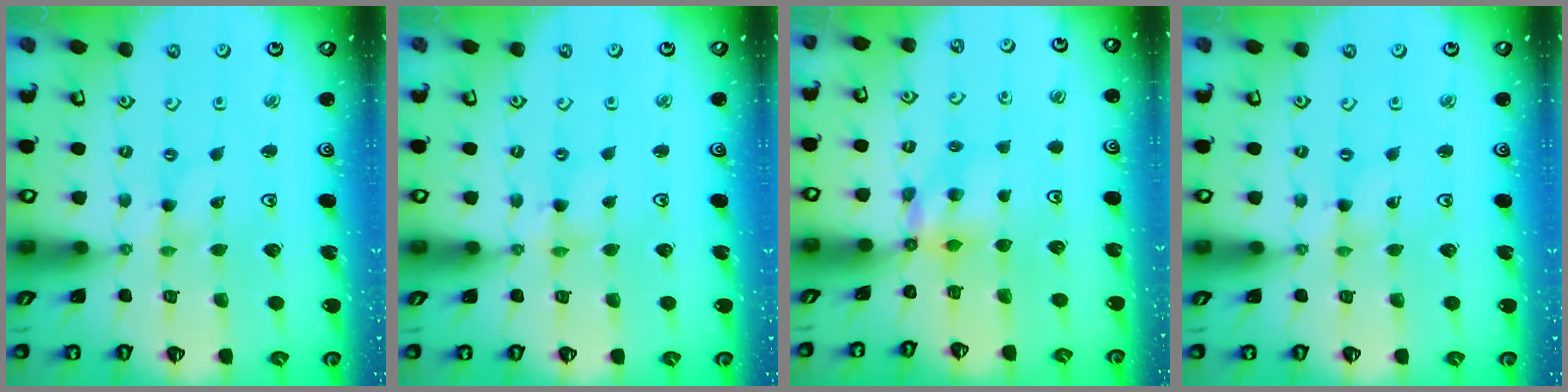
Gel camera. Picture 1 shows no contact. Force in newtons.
{"total": 1.3, "press": 1.3, "slide": 0.2}
{"total": 5.4, "press": 5.4, "slide": 0.1}
{"total": 0.0}